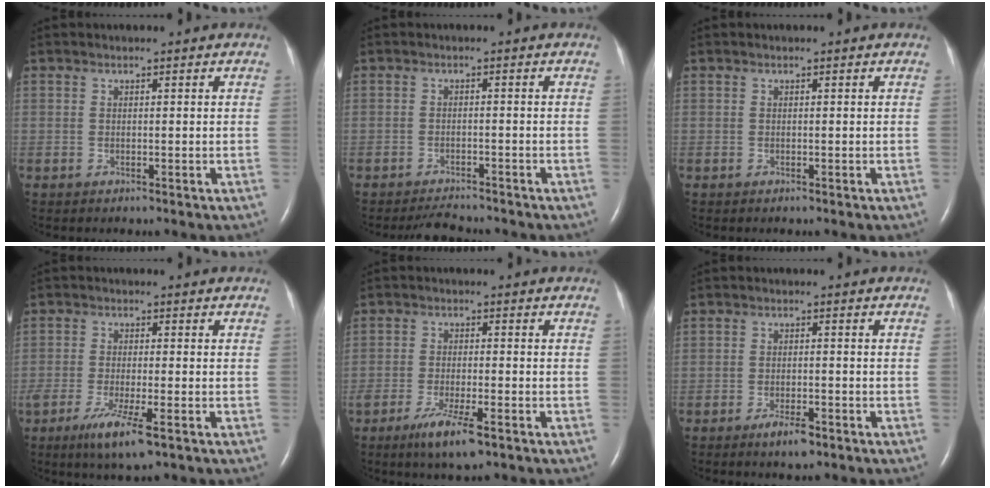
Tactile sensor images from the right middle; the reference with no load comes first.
{"total": 3.4, "force": [-3.3, 0.3, 0.7], "torque": [-0.017, -0.013, -0.054]}
{"total": 0.0}
{"total": 6.7, "force": [-3.7, 0.6, 5.5], "torque": [-0.109, -0.019, -0.063]}
{"total": 6.5, "force": [-3.9, 0.8, 5.1], "torque": [-0.102, -0.015, -0.065]}
{"total": 3.4, "force": [-2.3, 0.8, 2.4], "torque": [-0.049, -0.002, -0.037]}